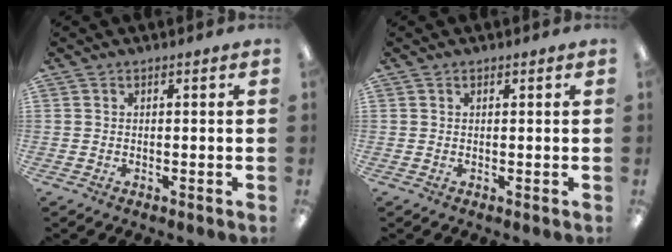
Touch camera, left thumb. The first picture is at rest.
{"total": 0.5, "force": [0.4, 0.2, 0.3], "torque": [-0.008, 0.001, 0.007]}